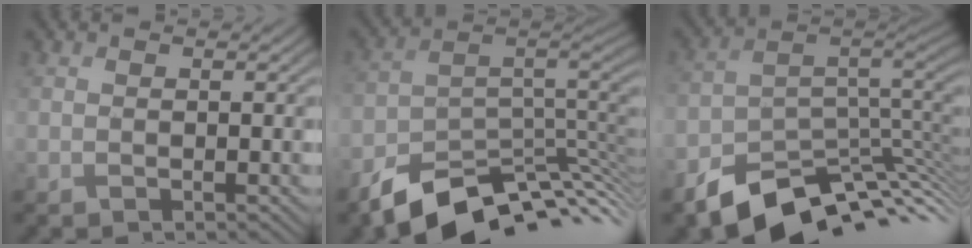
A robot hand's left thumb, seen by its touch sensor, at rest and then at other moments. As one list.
[{"total": 11.7, "force": [-6.4, 6.5, 7.3], "torque": [-0.141, -0.020, -0.102]}, {"total": 11.2, "force": [-5.2, 7.0, 6.9], "torque": [-0.133, -0.025, -0.084]}]